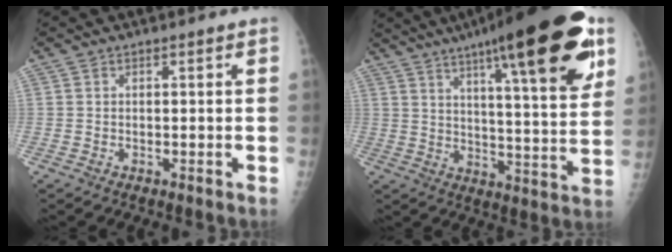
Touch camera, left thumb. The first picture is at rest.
{"total": 26.5, "force": [14.5, 5.5, 21.5], "torque": [-0.303, -0.034, 0.210]}